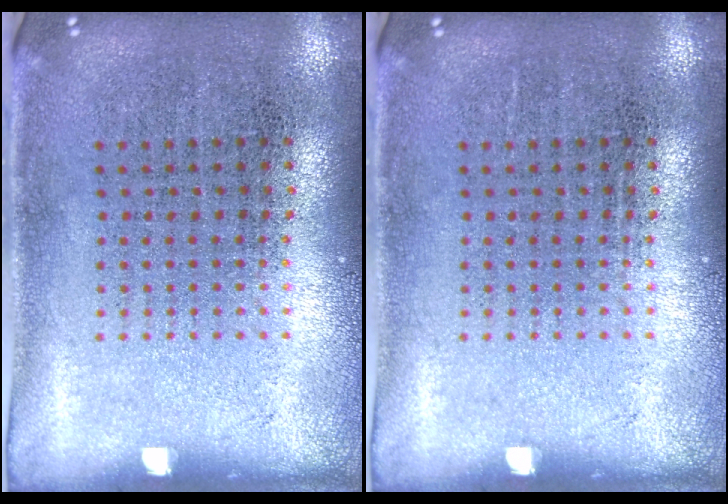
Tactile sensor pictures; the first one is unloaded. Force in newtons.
{"total": 0.0}